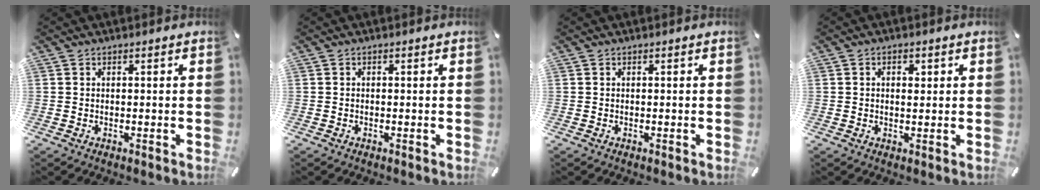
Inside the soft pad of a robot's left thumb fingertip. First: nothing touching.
{"total": 0.0}
{"total": 0.0}
{"total": 2.2, "force": [0.3, 1.5, 1.6], "torque": [-0.019, 0.001, 0.000]}